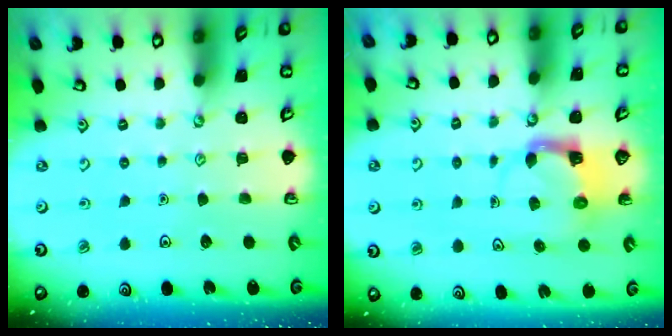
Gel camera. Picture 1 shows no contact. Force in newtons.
{"total": 3.9, "press": 3.9, "slide": 0.7}